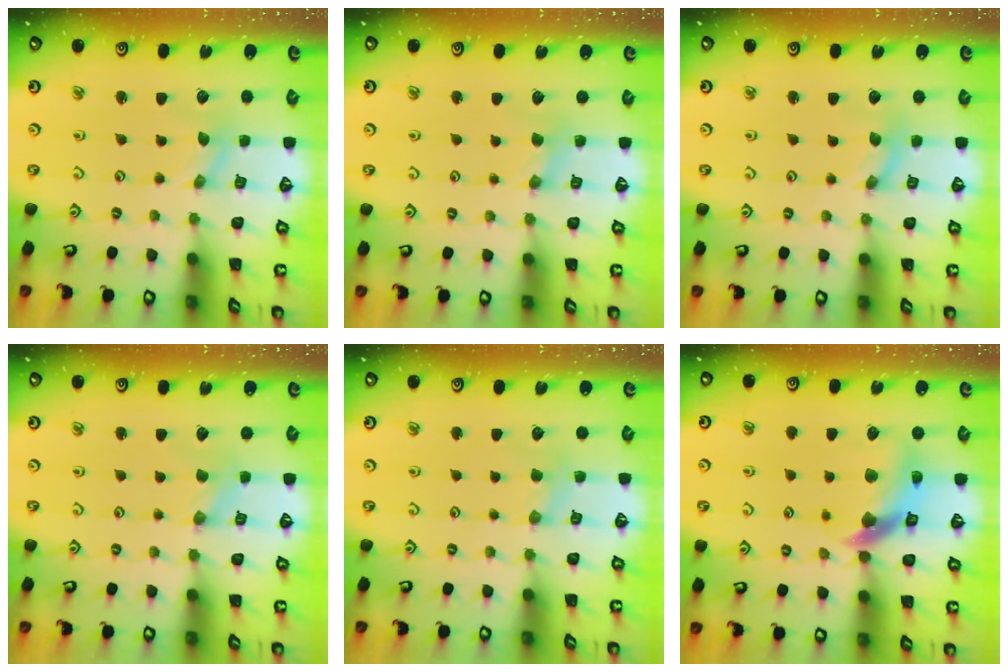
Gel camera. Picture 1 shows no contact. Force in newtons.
{"total": 2.5, "press": 2.5, "slide": 0.4}
{"total": 0.0}
{"total": 0.0}
{"total": 2.1, "press": 2.1, "slide": 0.3}
{"total": 10.5, "press": 10.4, "slide": 1.6}